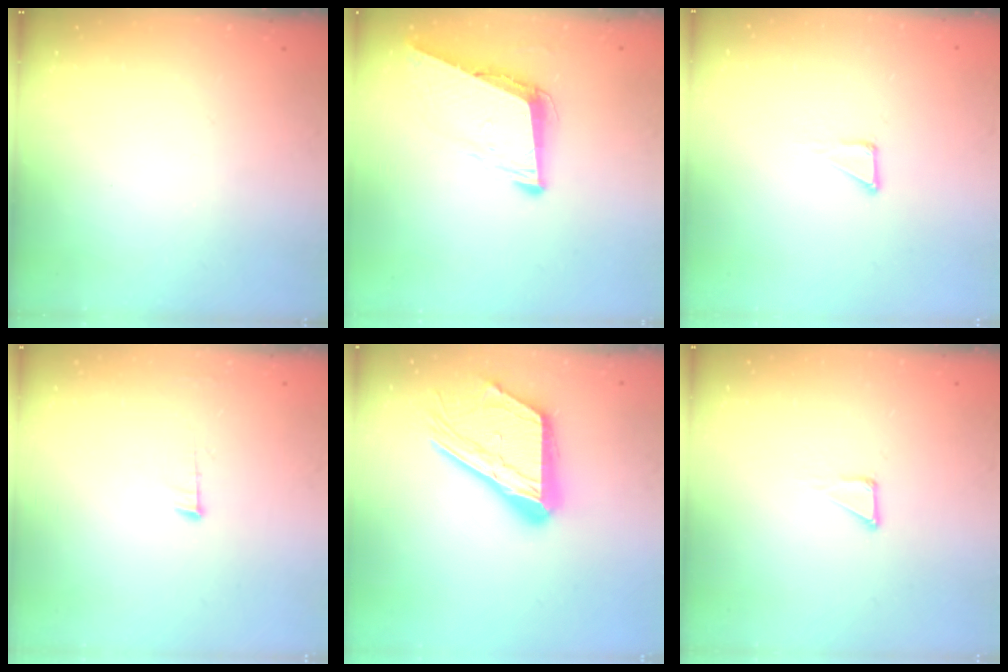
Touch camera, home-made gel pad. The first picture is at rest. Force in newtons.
{"total": 9.1, "press": 8.4, "slide": 3.5}
{"total": 3.1, "press": 3.1, "slide": 0.2}
{"total": 6.1, "press": 6.1, "slide": 0.6}
{"total": 23.5, "press": 23.4, "slide": 2.1}
{"total": 3.1, "press": 3.1, "slide": 0.2}